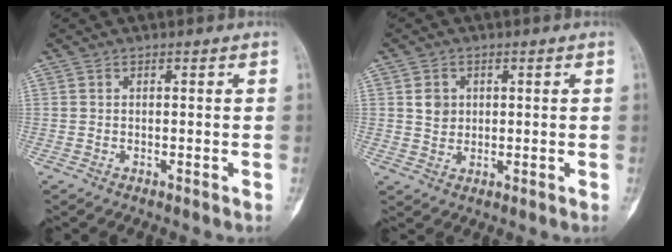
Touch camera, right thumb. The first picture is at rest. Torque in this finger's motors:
{"motor_torque": [0.24, -0.01, 0.08, -0.19, -0.04]}